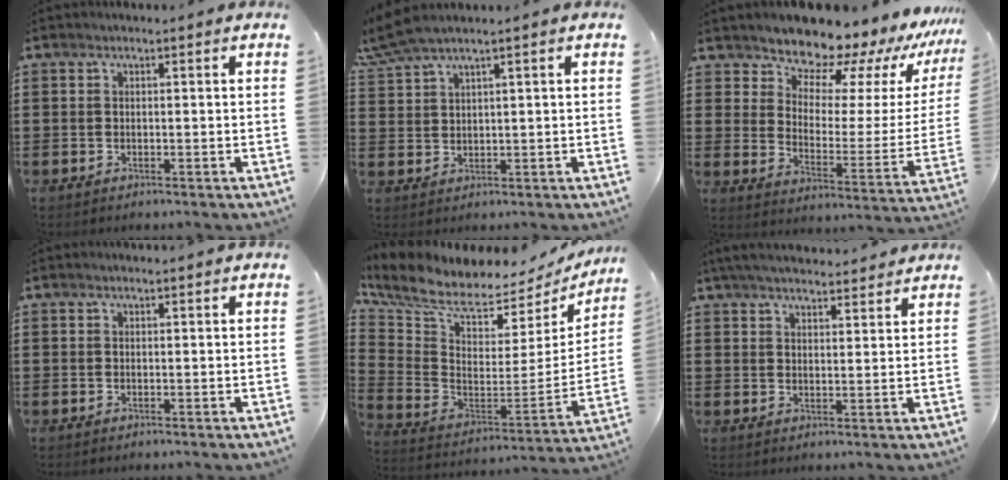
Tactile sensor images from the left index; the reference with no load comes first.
{"total": 3.9, "force": [3.0, 0.5, 2.5], "torque": [-0.067, -0.003, 0.051]}
{"total": 10.7, "force": [10.0, 3.0, 2.1], "torque": [-0.065, -0.090, 0.173]}
{"total": 0.0}
{"total": 6.8, "force": [5.6, 1.8, 3.4], "torque": [-0.097, -0.056, 0.093]}
{"total": 4.7, "force": [4.5, 0.6, 1.4], "torque": [-0.041, -0.012, 0.082]}